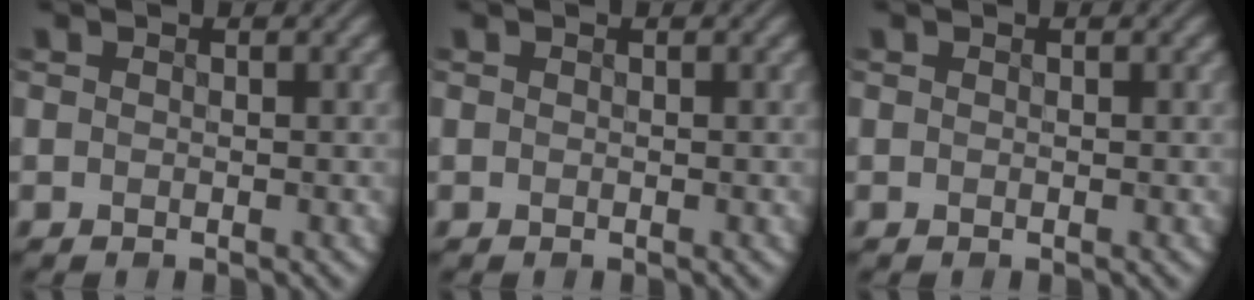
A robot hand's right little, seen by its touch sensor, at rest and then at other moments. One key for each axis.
{"total": 0.0}
{"total": 0.0}